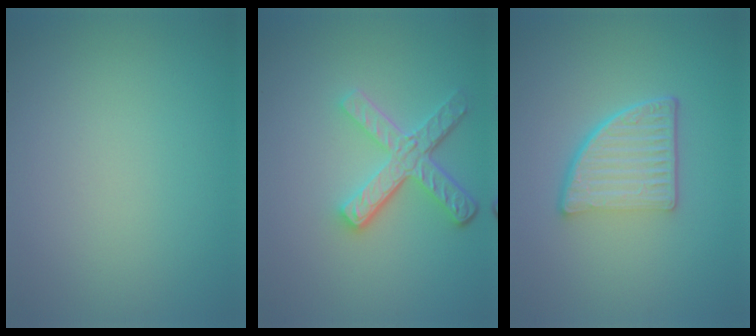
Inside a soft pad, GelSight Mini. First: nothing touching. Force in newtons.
{"total": 4.6, "press": 3.5, "slide": 3.1}
{"total": 5.4, "press": 3.6, "slide": 4.0}